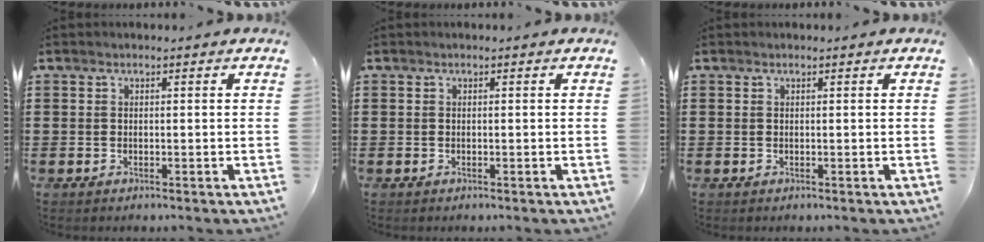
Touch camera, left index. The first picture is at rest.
{"total": 0.0}
{"total": 0.0}